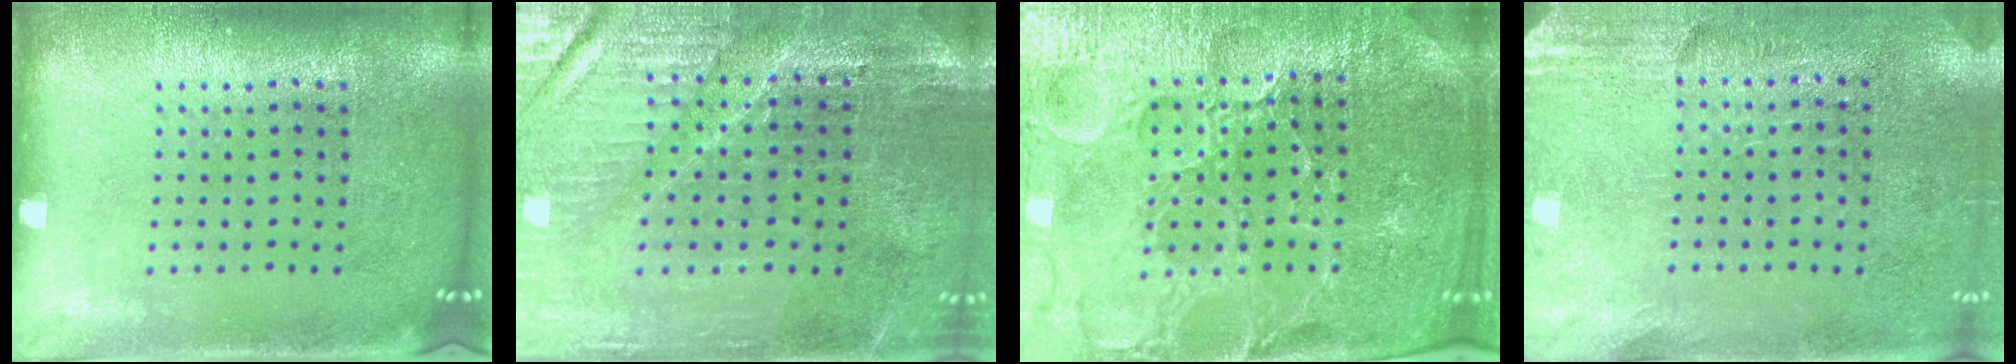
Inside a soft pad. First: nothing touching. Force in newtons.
{"total": 3.1, "press": 3.0, "slide": 0.5}
{"total": 5.2, "press": 4.8, "slide": 1.9}
{"total": 2.7, "press": 2.4, "slide": 1.4}